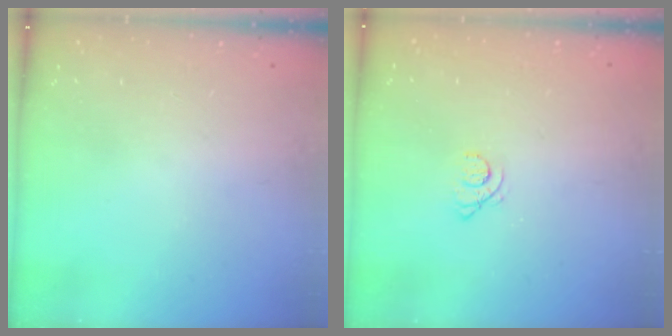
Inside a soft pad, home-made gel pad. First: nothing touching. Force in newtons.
{"total": 1.2, "press": 1.2, "slide": 0.1}